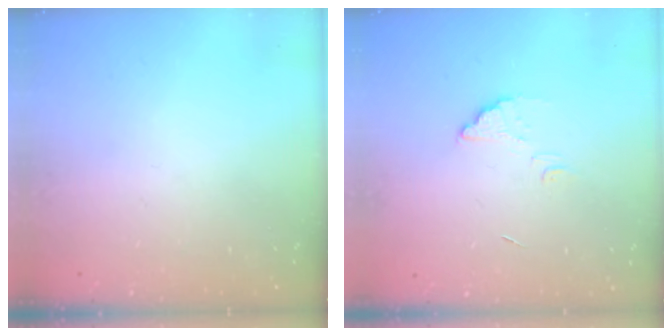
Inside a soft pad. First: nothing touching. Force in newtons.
{"total": 3.3, "press": 3.3, "slide": 0.3}